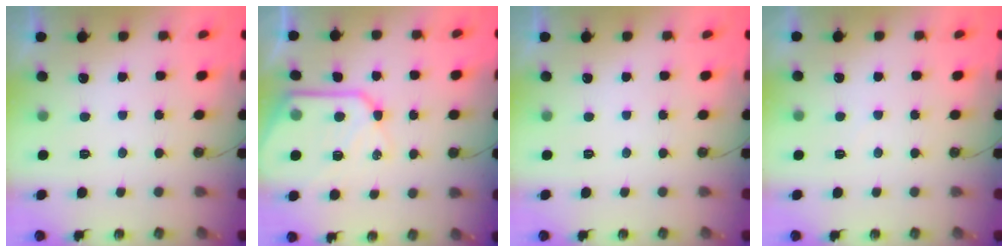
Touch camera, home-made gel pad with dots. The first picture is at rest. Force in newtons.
{"total": 16.2, "press": 16.1, "slide": 1.5}
{"total": 0.0}
{"total": 2.9, "press": 2.9, "slide": 0.5}